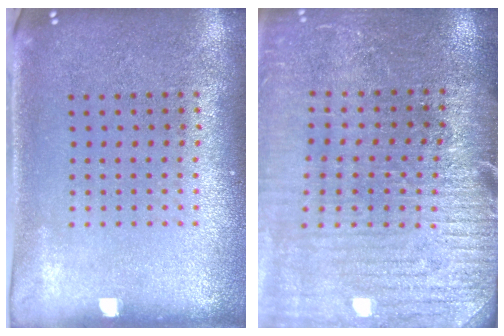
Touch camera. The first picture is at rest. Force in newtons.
{"total": 2.9, "press": 2.9, "slide": 0.6}